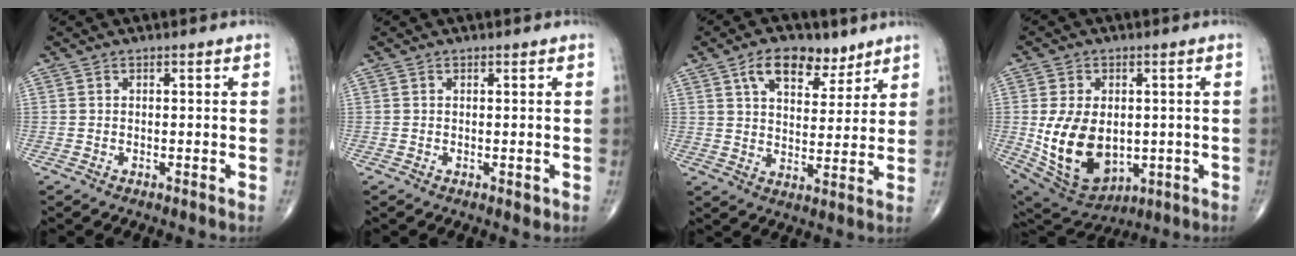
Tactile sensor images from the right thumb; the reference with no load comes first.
{"total": 0.7, "force": [0.1, 0.5, 0.5], "torque": [-0.008, -0.003, 0.004]}
{"total": 10.5, "force": [6.3, 5.8, 6.2], "torque": [-0.074, -0.030, 0.106]}
{"total": 15.6, "force": [-1.1, 10.5, 11.5], "torque": [-0.191, -0.007, 0.015]}